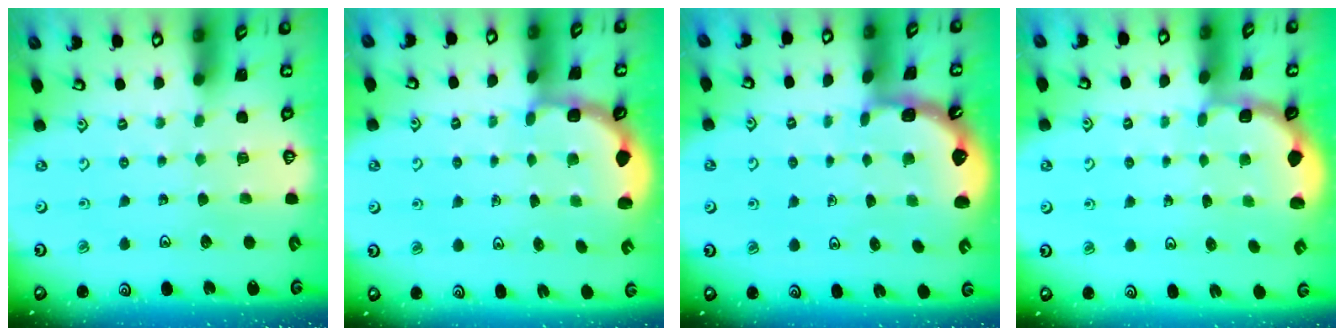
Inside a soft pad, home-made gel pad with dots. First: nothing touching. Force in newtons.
{"total": 2.9, "press": 2.5, "slide": 1.4}
{"total": 1.4, "press": 1.3, "slide": 0.1}
{"total": 1.8, "press": 1.6, "slide": 0.7}